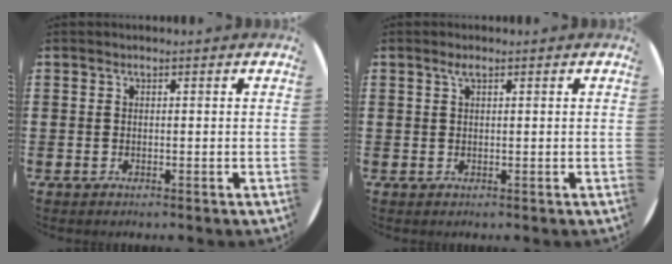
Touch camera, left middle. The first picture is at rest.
{"total": 1.1, "force": [0.6, 0.2, 0.9], "torque": [-0.018, 0.004, 0.009]}